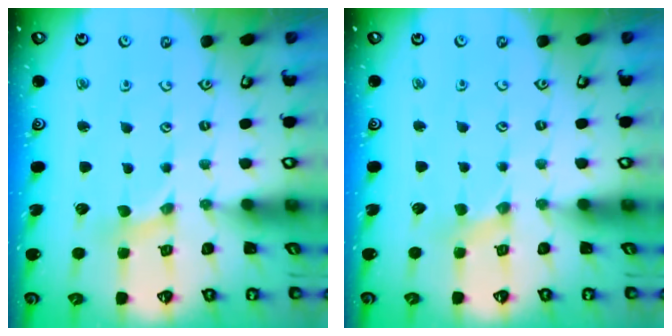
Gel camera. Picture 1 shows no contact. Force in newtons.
{"total": 1.1, "press": 1.1, "slide": 0.2}